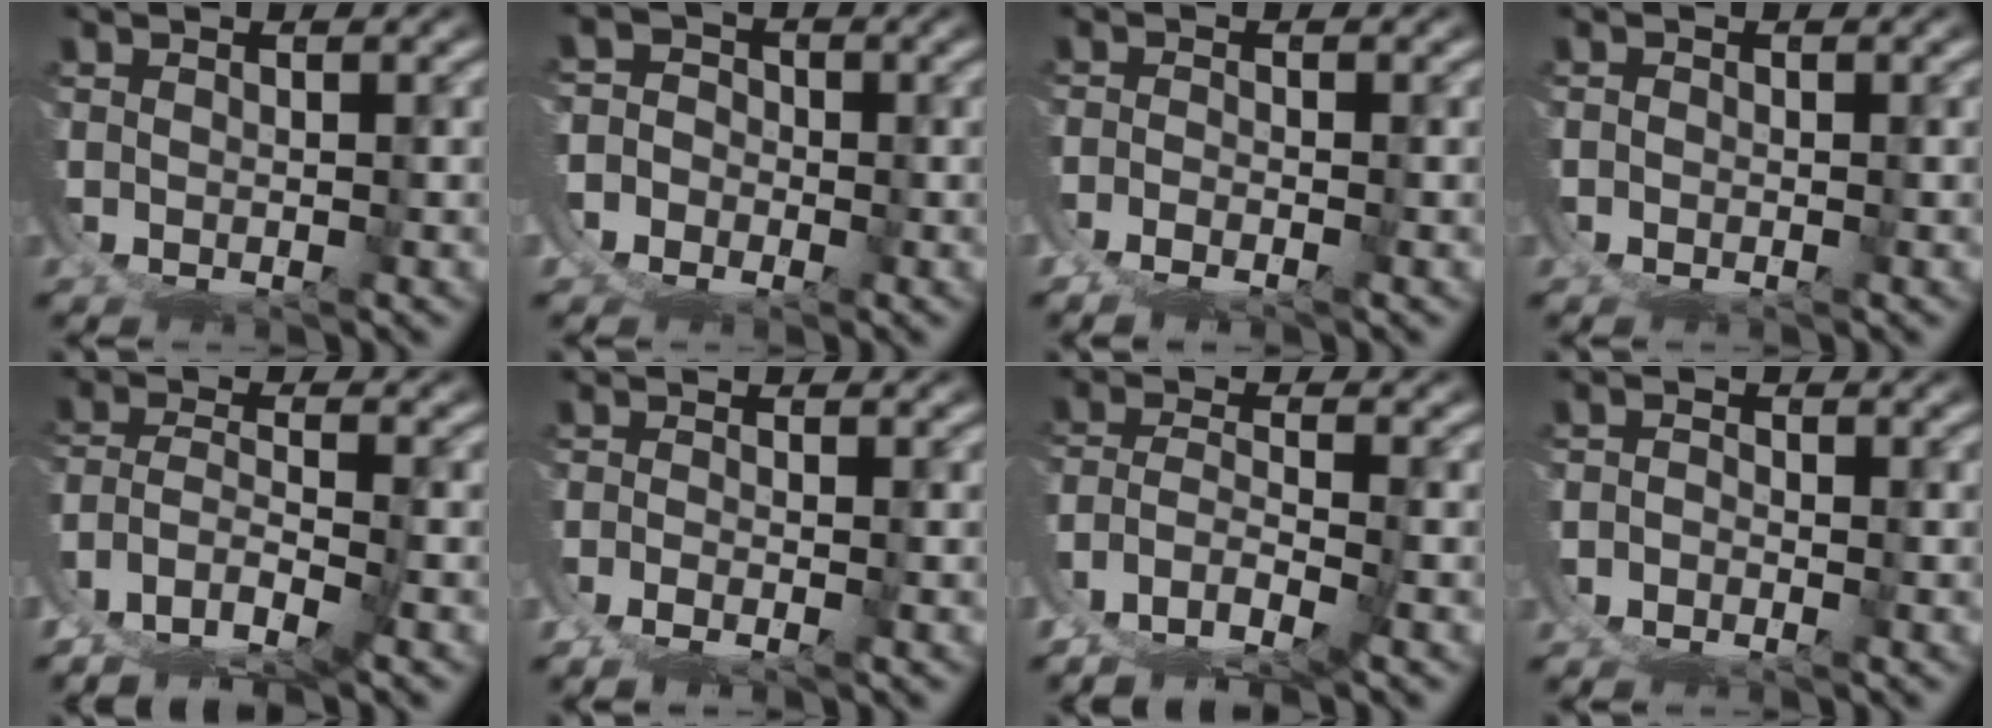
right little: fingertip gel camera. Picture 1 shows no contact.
{"total": 4.9, "force": [-1.4, 4.7, -0.1], "torque": [-0.023, -0.021, -0.031]}
{"total": 1.7, "force": [-1.5, -0.6, 0.7], "torque": [-0.005, -0.005, -0.021]}
{"total": 1.0, "force": [-0.5, 0.8, 0.0], "torque": [-0.004, -0.004, -0.008]}
{"total": 2.9, "force": [-1.3, 1.1, 2.4], "torque": [-0.062, -0.031, -0.003]}
{"total": 1.6, "force": [-1.2, -0.8, 0.8], "torque": [-0.011, -0.006, -0.015]}
{"total": 2.7, "force": [-1.4, 0.8, 2.2], "torque": [-0.058, -0.031, -0.005]}
{"total": 3.5, "force": [-2.3, 2.5, 0.7], "torque": [-0.015, -0.015, -0.036]}